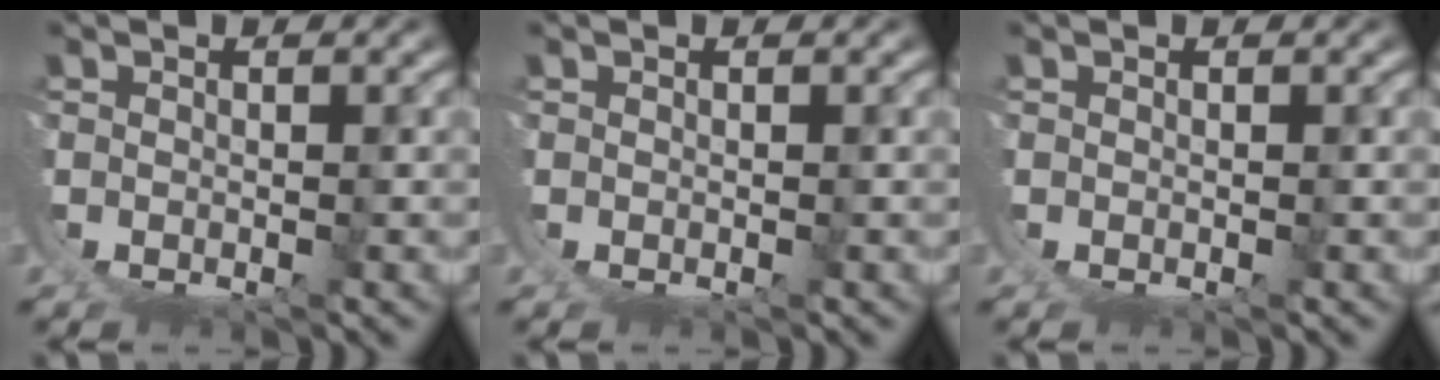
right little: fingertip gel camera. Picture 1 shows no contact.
{"total": 0.0}
{"total": 0.0}